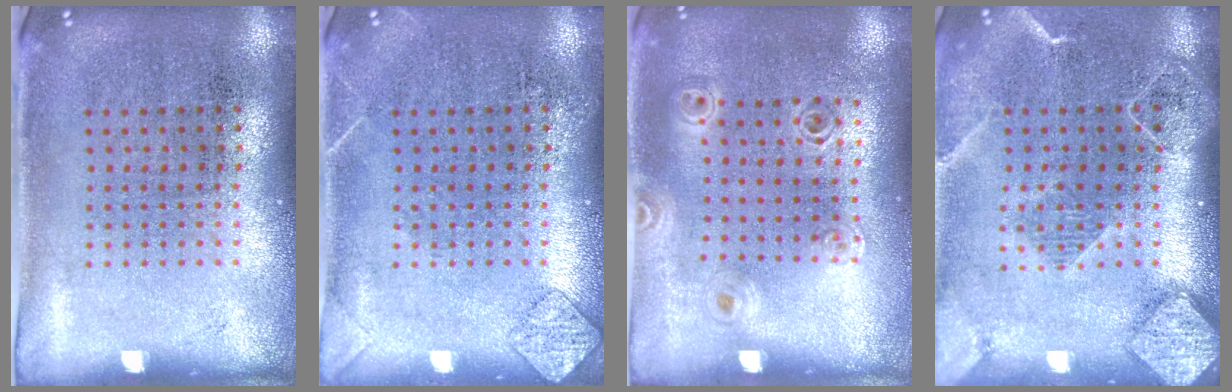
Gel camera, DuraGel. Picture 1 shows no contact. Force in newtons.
{"total": 1.4, "press": 1.4, "slide": 0.1}
{"total": 1.1, "press": 1.0, "slide": 0.3}
{"total": 2.3, "press": 1.9, "slide": 1.2}